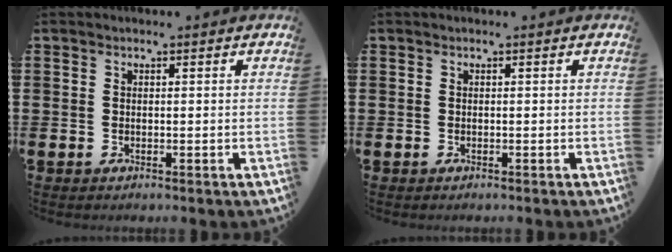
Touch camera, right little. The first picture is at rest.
{"total": 0.0}